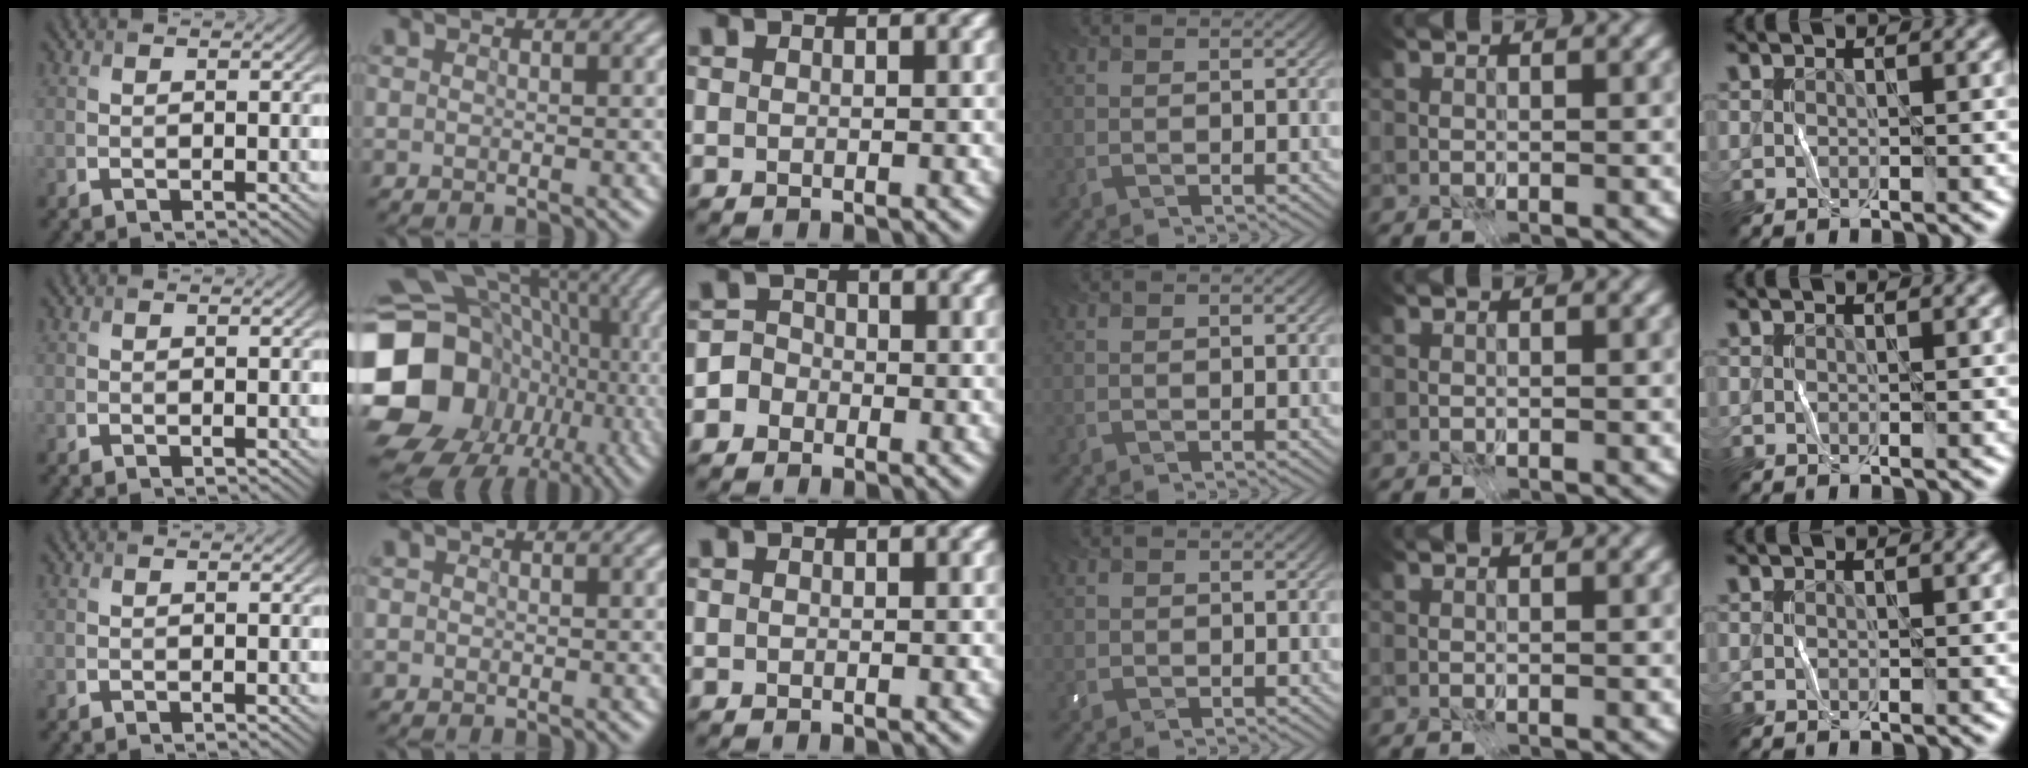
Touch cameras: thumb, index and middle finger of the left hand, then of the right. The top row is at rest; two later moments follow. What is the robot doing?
{"motion": "fold", "object": "receipt paper"}